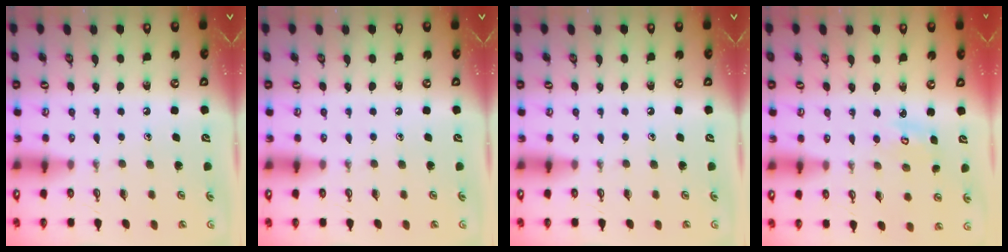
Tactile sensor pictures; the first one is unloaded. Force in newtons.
{"total": 0.0}
{"total": 0.0}
{"total": 3.8, "press": 3.7, "slide": 0.3}